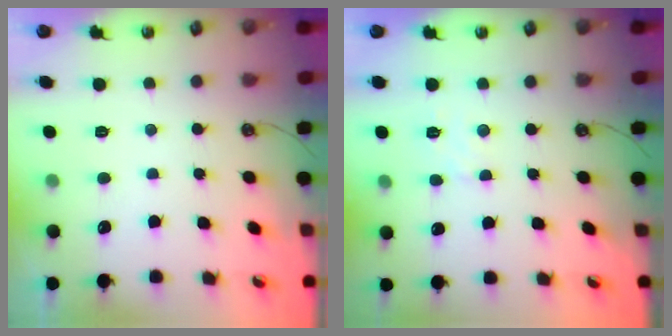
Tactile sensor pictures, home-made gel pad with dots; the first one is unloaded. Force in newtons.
{"total": 4.8, "press": 4.8, "slide": 0.7}